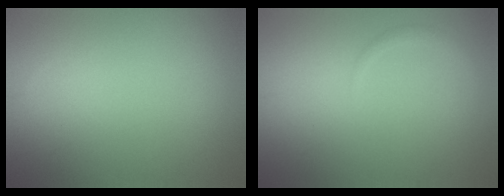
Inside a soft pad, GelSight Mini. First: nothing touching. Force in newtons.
{"total": 0.8, "press": 0.8, "slide": 0.0}